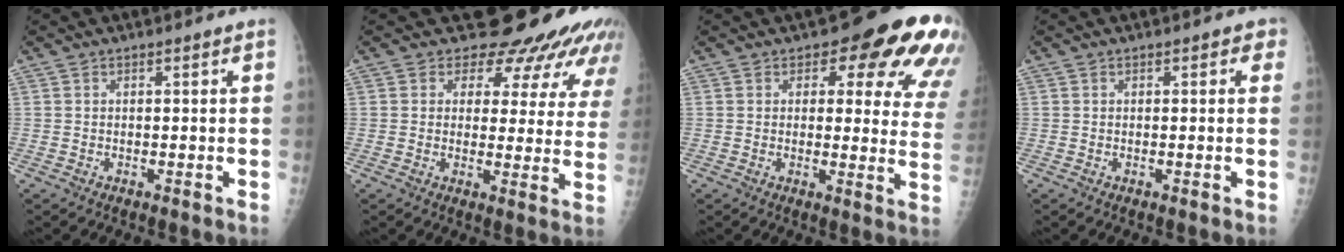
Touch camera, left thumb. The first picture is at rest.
{"total": 15.9, "force": [13.5, 7.2, 4.5], "torque": [-0.010, -0.072, 0.138]}
{"total": 16.3, "force": [9.3, 7.5, 11.1], "torque": [-0.074, -0.041, 0.084]}
{"total": 1.7, "force": [0.6, 1.2, 1.0], "torque": [0.009, 0.003, 0.000]}